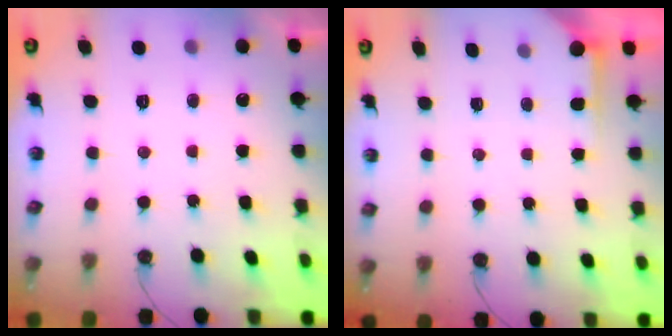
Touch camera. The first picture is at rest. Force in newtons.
{"total": 2.2, "press": 2.2, "slide": 0.3}